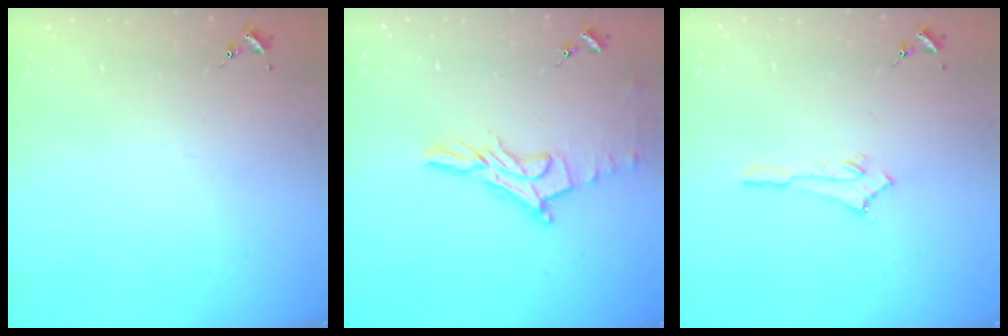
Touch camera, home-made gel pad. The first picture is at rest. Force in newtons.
{"total": 13.3, "press": 13.3, "slide": 1.0}
{"total": 2.6, "press": 2.6, "slide": 0.4}